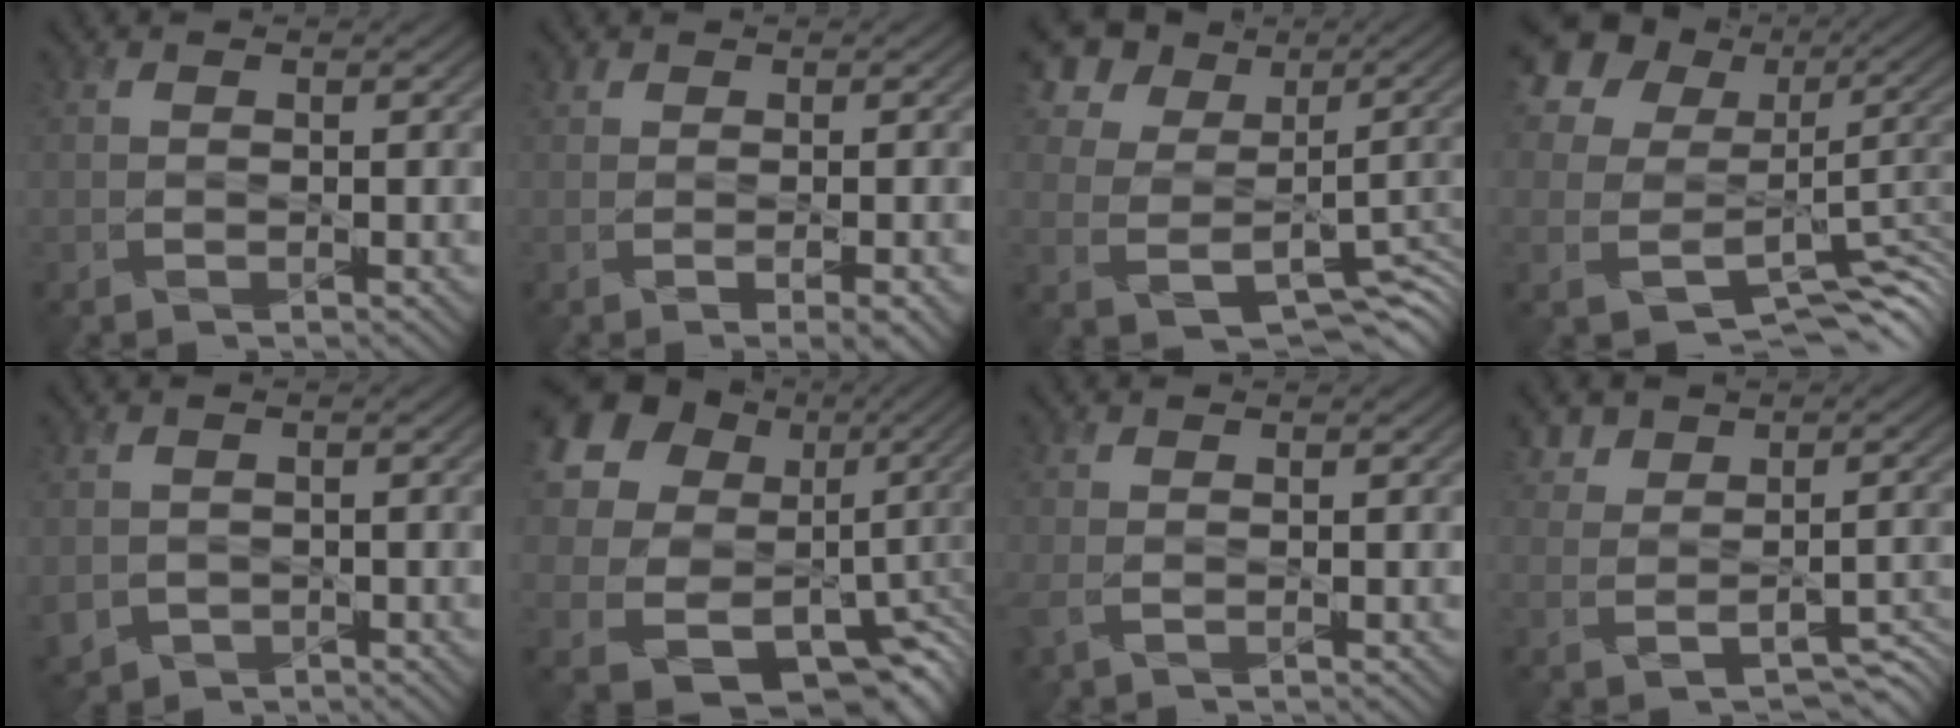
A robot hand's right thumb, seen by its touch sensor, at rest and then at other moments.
{"total": 2.0, "force": [-0.5, 0.7, 1.8], "torque": [-0.032, -0.003, -0.006]}
{"total": 11.0, "force": [3.7, 8.6, 5.8], "torque": [-0.124, -0.004, 0.078]}
{"total": 16.5, "force": [3.5, 12.9, 9.7], "torque": [-0.227, 0.007, 0.073]}
{"total": 2.7, "force": [-0.5, 2.5, 0.8], "torque": [-0.038, -0.022, -0.008]}
{"total": 17.3, "force": [1.2, 14.2, 9.9], "torque": [-0.203, -0.017, 0.058]}
{"total": 1.7, "force": [-0.1, 0.7, 1.6], "torque": [-0.050, -0.002, -0.005]}
{"total": 4.5, "force": [1.6, 3.6, 2.1], "torque": [-0.029, -0.009, 0.031]}